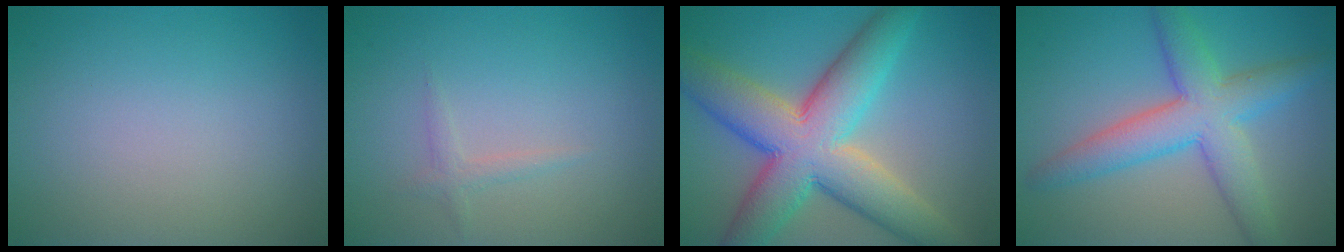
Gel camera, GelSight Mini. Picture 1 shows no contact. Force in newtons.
{"total": 1.0, "press": 1.0, "slide": 0.0}
{"total": 11.3, "press": 11.3, "slide": 0.3}
{"total": 6.7, "press": 6.7, "slide": 0.2}